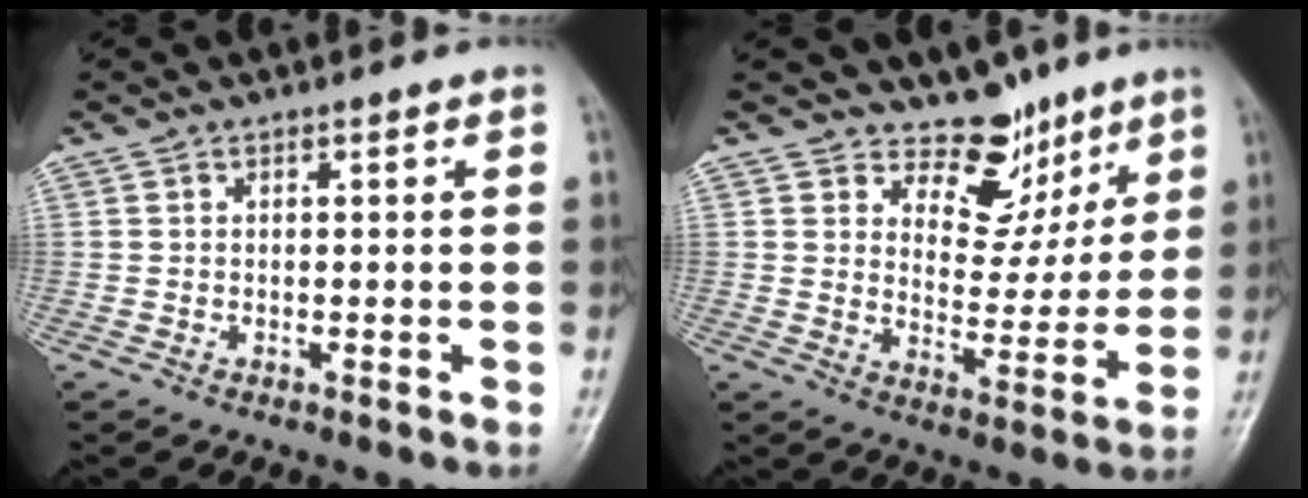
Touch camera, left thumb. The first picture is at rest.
{"total": 9.2, "force": [6.8, 5.7, 2.3], "torque": [0.011, -0.045, 0.113]}